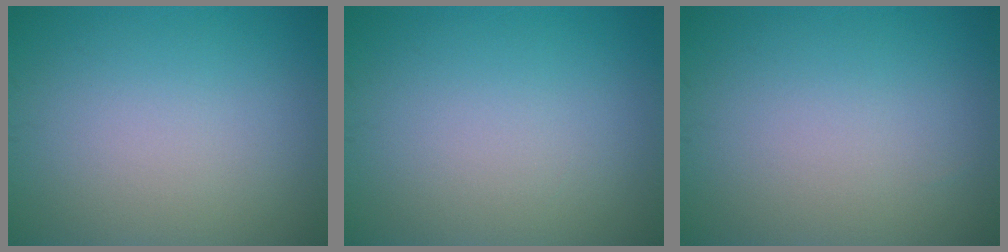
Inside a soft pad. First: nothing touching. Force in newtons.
{"total": 0.0}
{"total": 0.0}